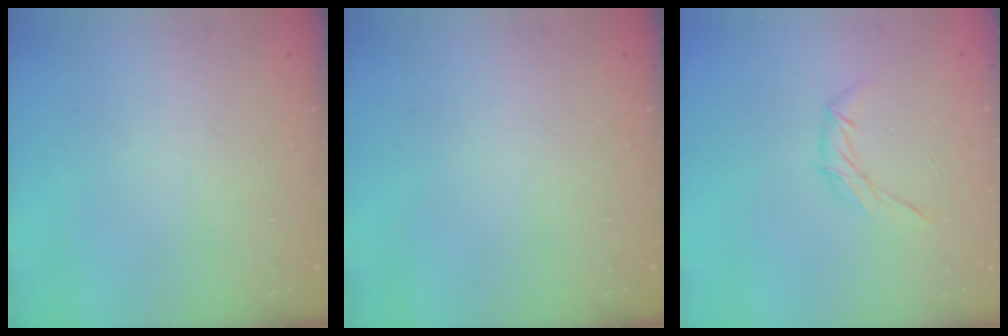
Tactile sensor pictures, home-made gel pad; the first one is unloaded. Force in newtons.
{"total": 0.0}
{"total": 6.6, "press": 6.6, "slide": 0.2}